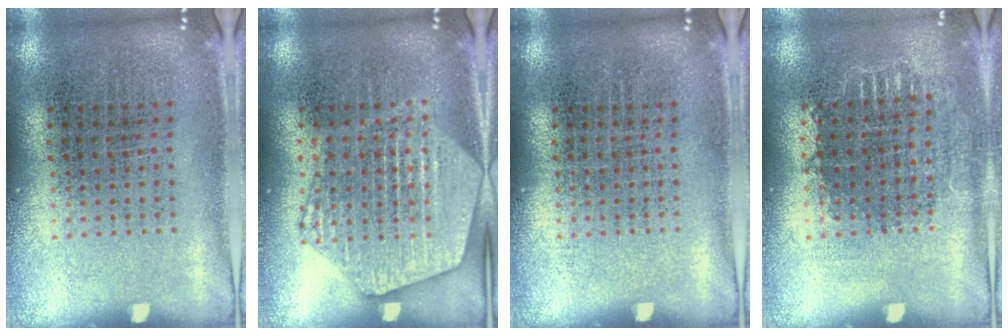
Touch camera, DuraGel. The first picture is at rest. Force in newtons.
{"total": 2.2, "press": 2.2, "slide": 0.3}
{"total": 0.0}
{"total": 0.7, "press": 0.7, "slide": 0.1}